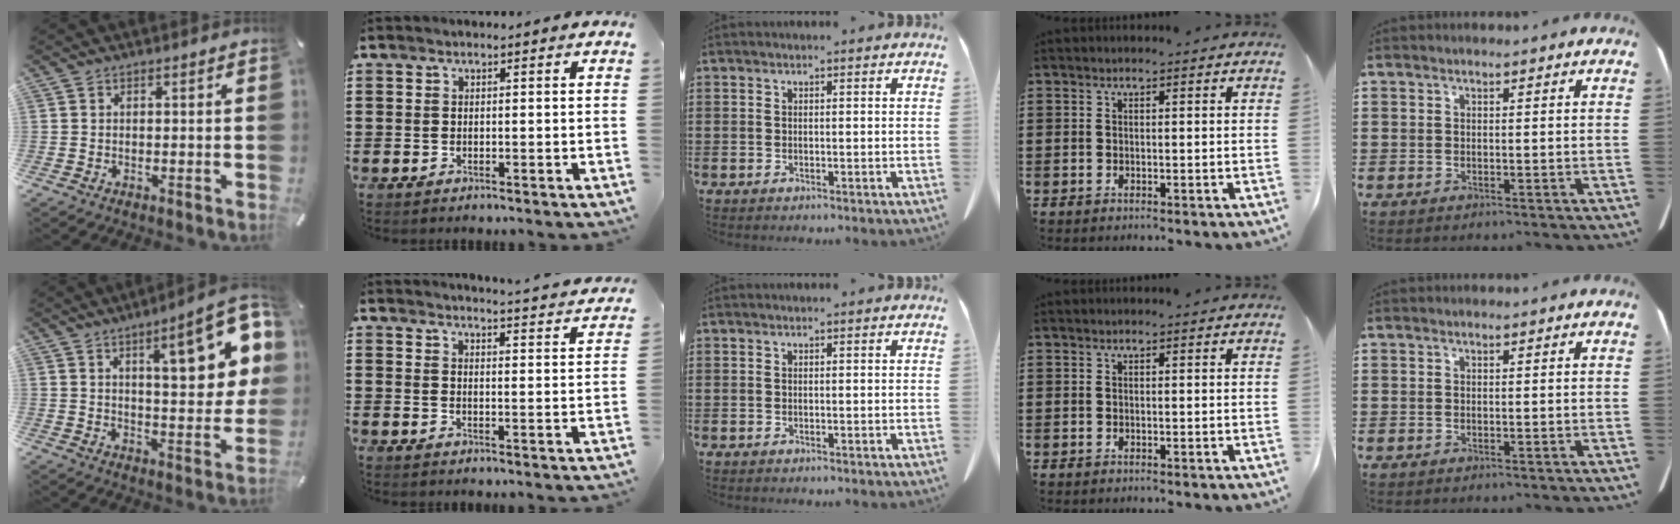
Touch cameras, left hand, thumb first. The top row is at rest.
{"thumb": {"total": 19.2, "force": [8.2, 5.9, 16.4], "torque": [-0.225, -0.037, 0.118]}, "index": {"total": 3.9, "force": [3.8, -0.8, 0.2], "torque": [-0.012, -0.032, 0.063]}}